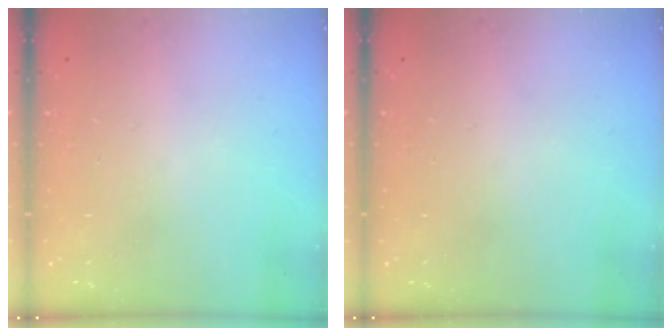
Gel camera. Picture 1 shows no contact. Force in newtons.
{"total": 0.0}